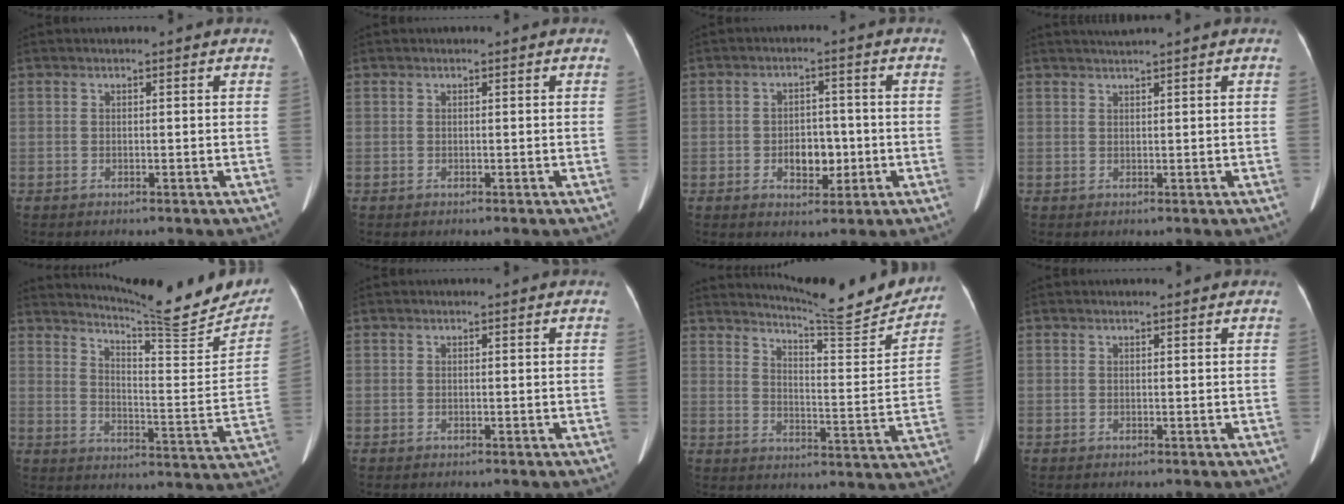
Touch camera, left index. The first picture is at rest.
{"total": 0.0}
{"total": 5.0, "force": [-1.2, 3.2, 3.7], "torque": [-0.056, 0.006, -0.012]}
{"total": 1.9, "force": [1.7, -0.8, 0.6], "torque": [-0.007, 0.008, 0.036]}
{"total": 17.3, "force": [16.4, 1.0, 5.3], "torque": [-0.080, -0.076, 0.210]}
{"total": 0.0}
{"total": 15.7, "force": [15.2, 0.3, 4.2], "torque": [-0.062, -0.063, 0.193]}
{"total": 0.9, "force": [0.8, 0.0, 0.2], "torque": [-0.010, 0.004, 0.013]}